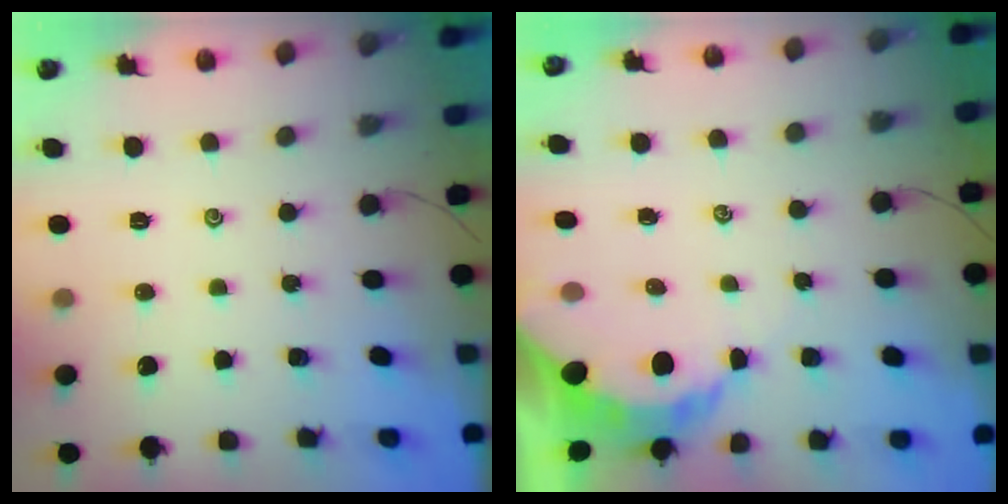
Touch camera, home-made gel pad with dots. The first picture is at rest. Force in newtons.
{"total": 6.0, "press": 5.9, "slide": 0.8}